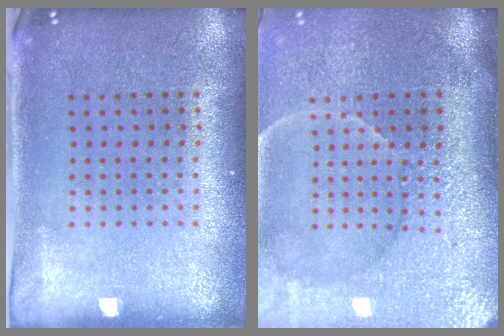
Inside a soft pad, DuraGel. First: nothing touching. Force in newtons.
{"total": 4.3, "press": 3.9, "slide": 1.9}